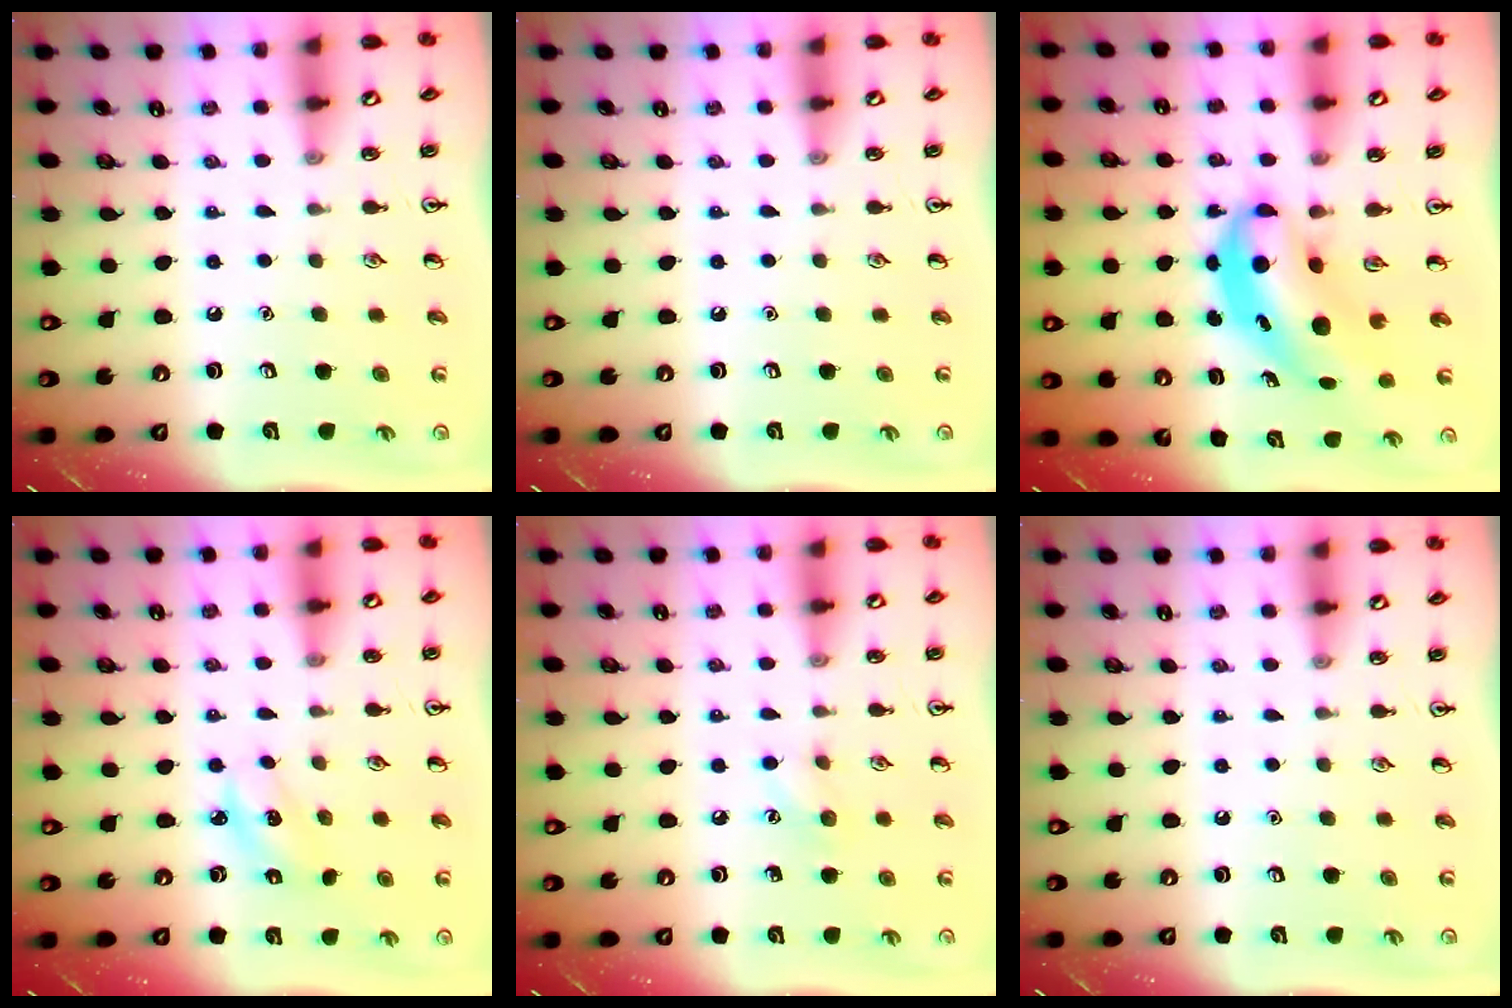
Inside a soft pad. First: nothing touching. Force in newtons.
{"total": 0.0}
{"total": 6.3, "press": 6.1, "slide": 1.6}
{"total": 2.6, "press": 2.5, "slide": 0.6}
{"total": 6.0, "press": 5.8, "slide": 1.6}
{"total": 0.0}